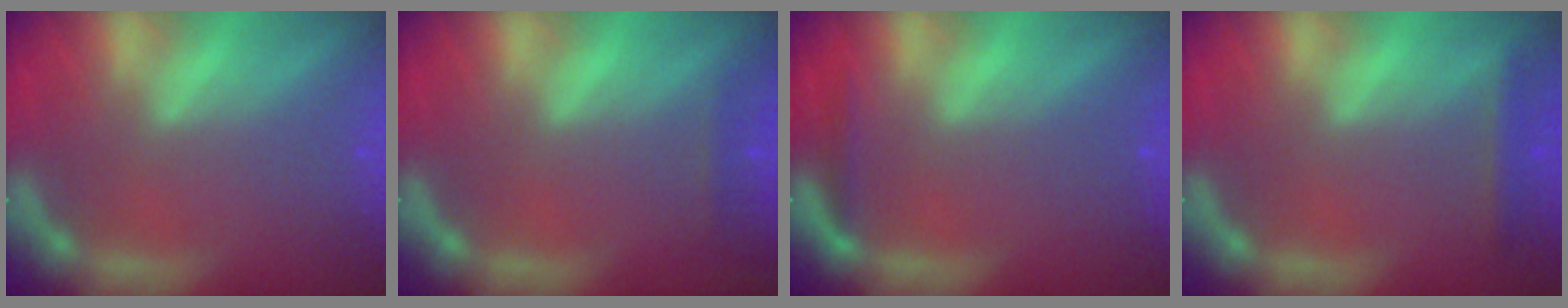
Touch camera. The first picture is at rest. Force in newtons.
{"total": 0.9}
{"total": 1.4}
{"total": 1.9}